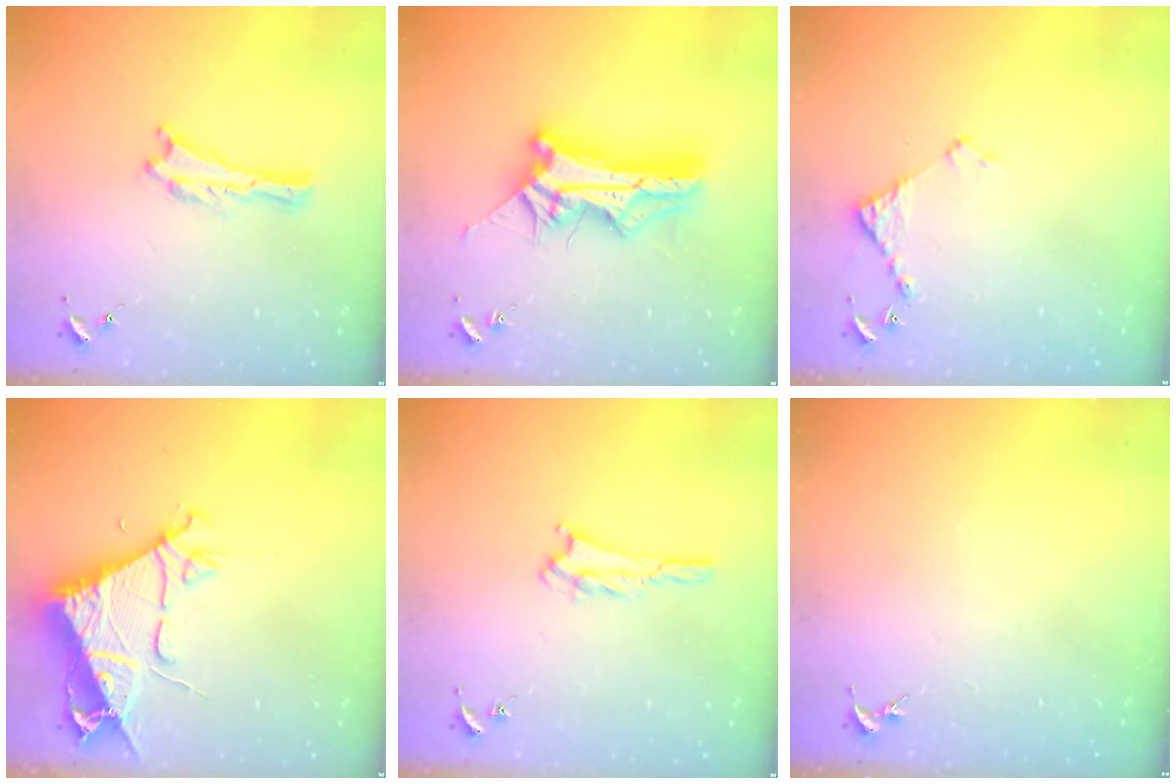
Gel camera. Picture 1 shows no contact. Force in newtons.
{"total": 13.0, "press": 12.9, "slide": 1.2}
{"total": 3.7, "press": 3.7, "slide": 0.3}
{"total": 8.6, "press": 8.6, "slide": 1.0}
{"total": 2.3, "press": 2.2, "slide": 0.4}
{"total": 0.0}